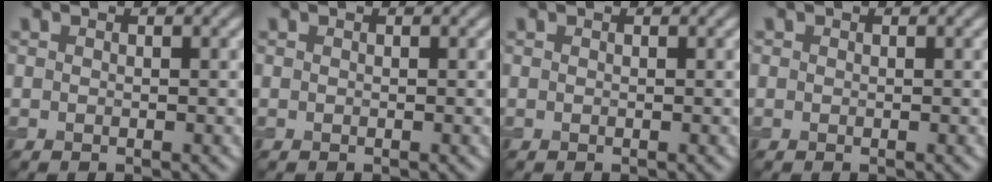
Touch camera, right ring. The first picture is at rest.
{"total": 0.0}
{"total": 0.0}
{"total": 0.0}